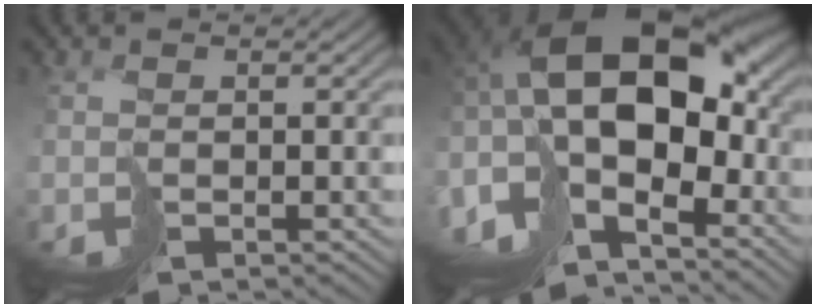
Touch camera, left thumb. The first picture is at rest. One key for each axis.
{"total": 18.9, "fx": 1.4, "fy": 10.4, "fz": 15.7, "tx": -0.329, "ty": -0.005, "tz": 0.041}